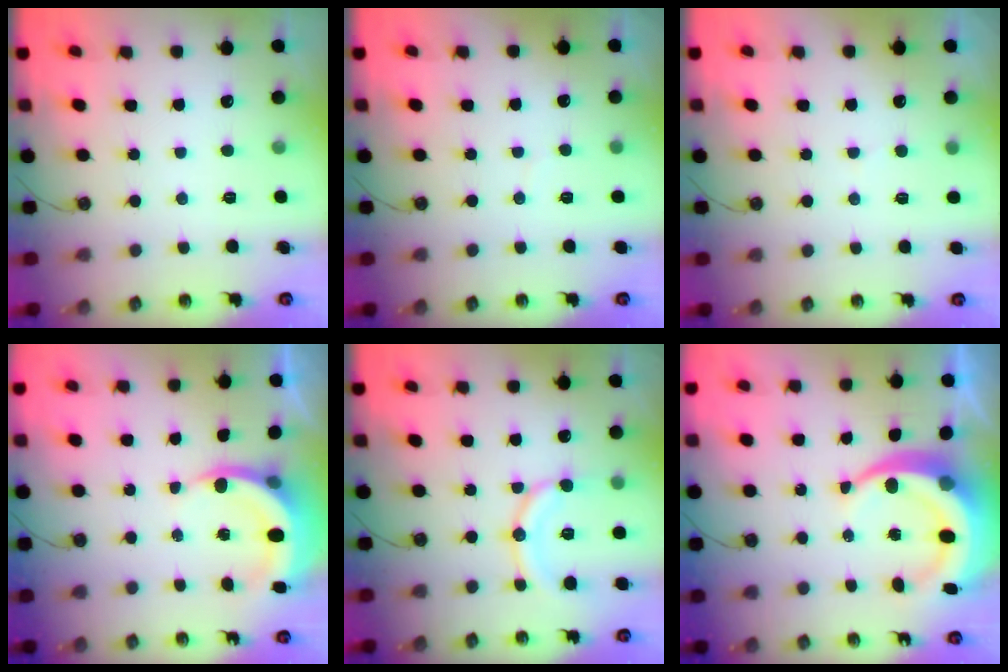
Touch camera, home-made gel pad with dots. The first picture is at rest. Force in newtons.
{"total": 1.7, "press": 1.7, "slide": 0.1}
{"total": 3.4, "press": 3.1, "slide": 1.3}
{"total": 6.4, "press": 6.3, "slide": 1.4}
{"total": 13.2, "press": 13.0, "slide": 1.7}
{"total": 13.3, "press": 13.1, "slide": 2.8}